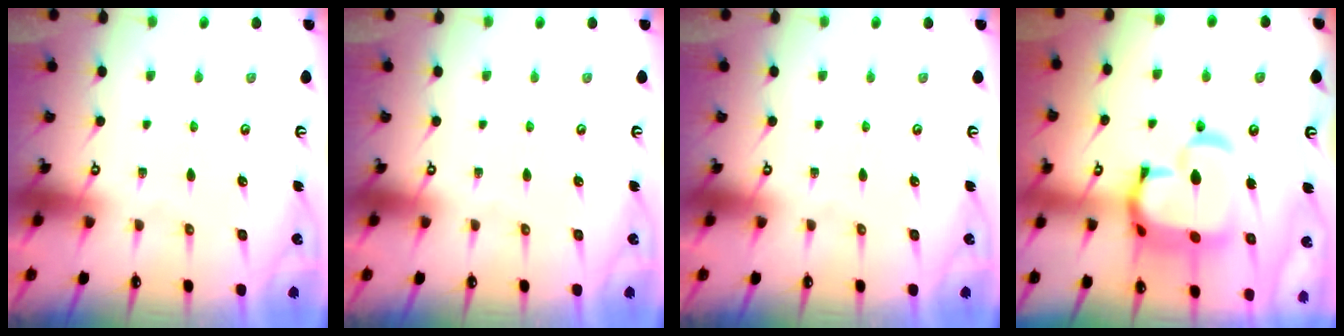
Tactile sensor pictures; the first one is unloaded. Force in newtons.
{"total": 0.0}
{"total": 0.0}
{"total": 14.6, "press": 14.4, "slide": 1.8}